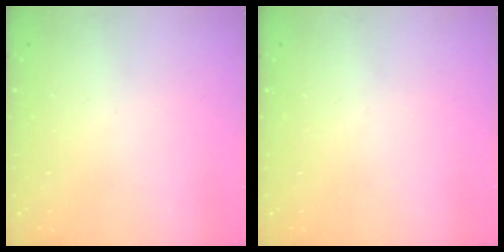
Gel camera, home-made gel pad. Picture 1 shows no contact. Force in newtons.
{"total": 0.0}